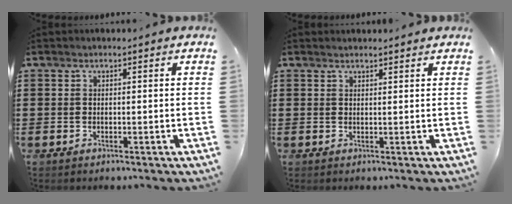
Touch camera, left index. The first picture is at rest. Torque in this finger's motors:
{"motor_torque": [0.90, 0.81, 0.01, 0.01]}